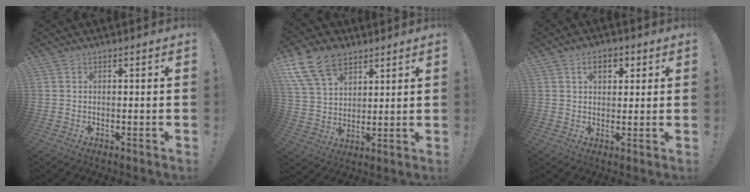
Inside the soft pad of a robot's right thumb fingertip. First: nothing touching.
{"total": 14.8, "force": [9.1, 9.2, 7.2], "torque": [-0.143, -0.041, 0.173]}
{"total": 5.3, "force": [2.1, 3.3, 3.6], "torque": [-0.047, 0.002, 0.032]}